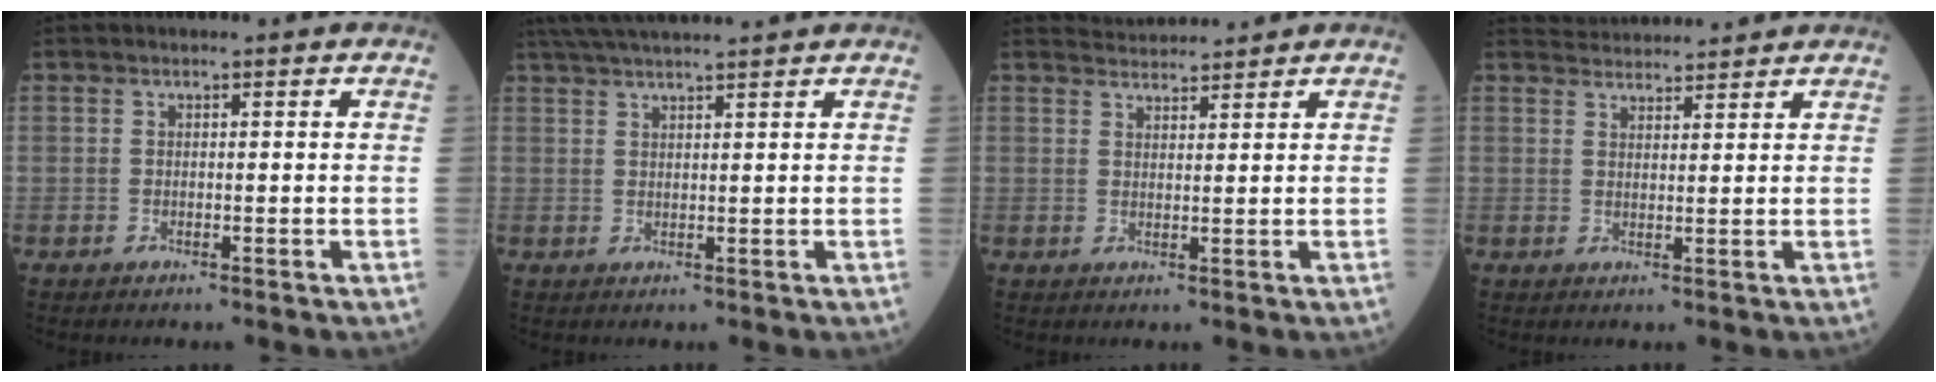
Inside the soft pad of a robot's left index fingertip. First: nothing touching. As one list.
[{"total": 9.5, "force": [8.4, -0.4, 4.4], "torque": [-0.073, 0.036, 0.129]}, {"total": 3.4, "force": [3.4, -0.2, -0.2], "torque": [-0.005, 0.021, 0.064]}, {"total": 5.8, "force": [5.8, 0.4, 0.5], "torque": [-0.015, 0.032, 0.087]}]